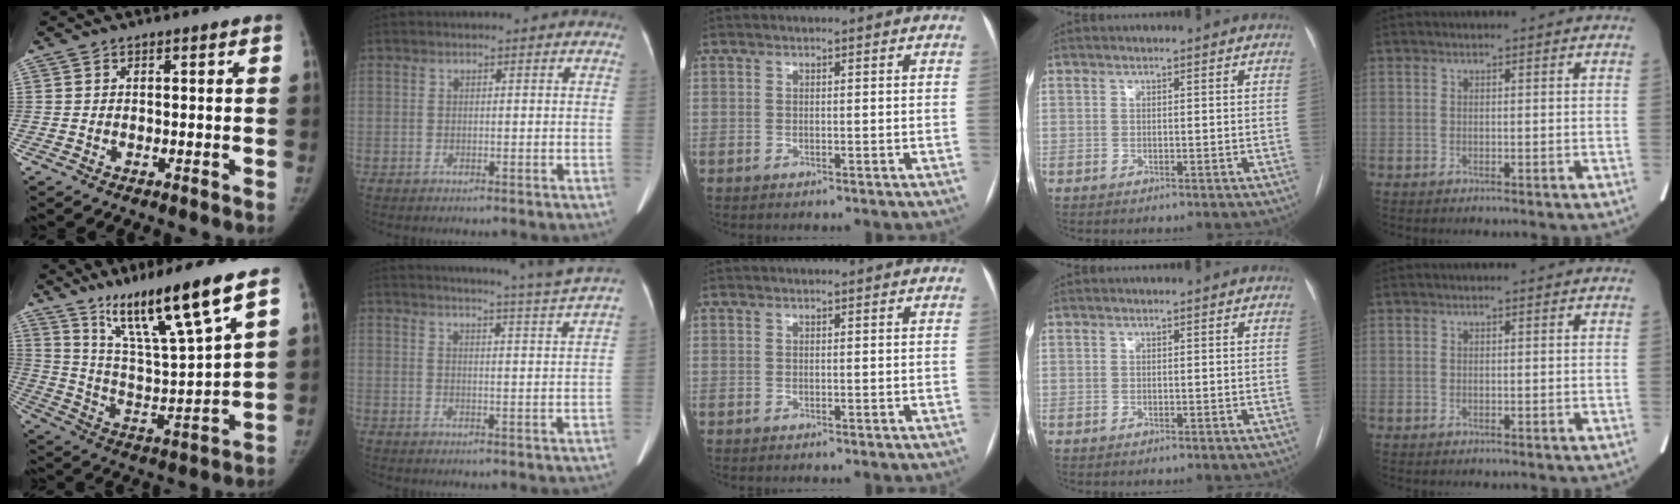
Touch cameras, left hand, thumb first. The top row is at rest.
{"thumb": {"total": 17.7, "force": [11.7, 0.8, 13.3], "torque": [-0.218, -0.066, 0.214]}, "index": {"total": 9.1, "force": [8.2, -3.1, 2.4], "torque": [-0.039, -0.047, 0.101]}}